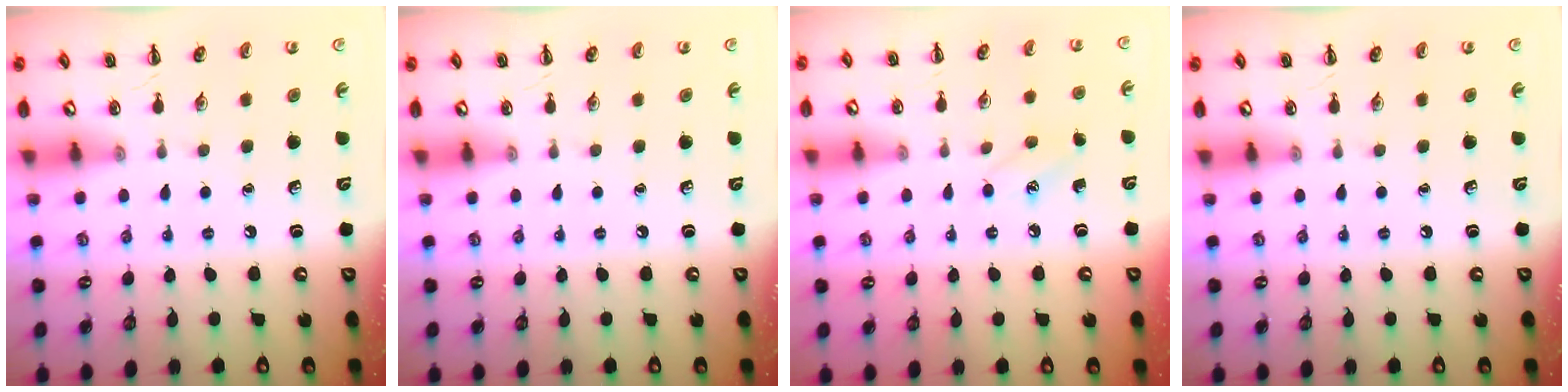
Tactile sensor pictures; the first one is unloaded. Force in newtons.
{"total": 0.0}
{"total": 8.4, "press": 8.1, "slide": 2.3}
{"total": 0.0}